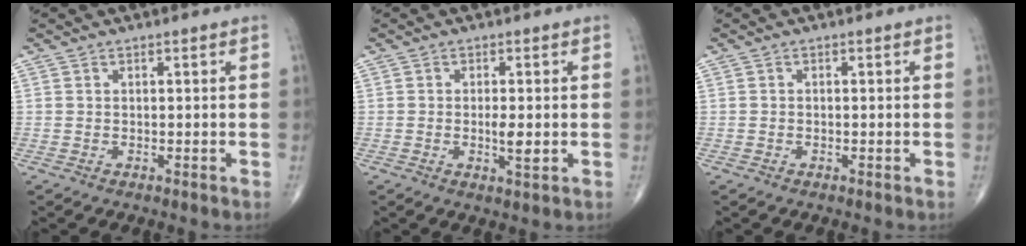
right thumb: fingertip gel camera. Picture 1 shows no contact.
{"total": 3.2, "force": [-0.3, 0.9, 3.1], "torque": [-0.056, -0.007, -0.007]}
{"total": 0.0}